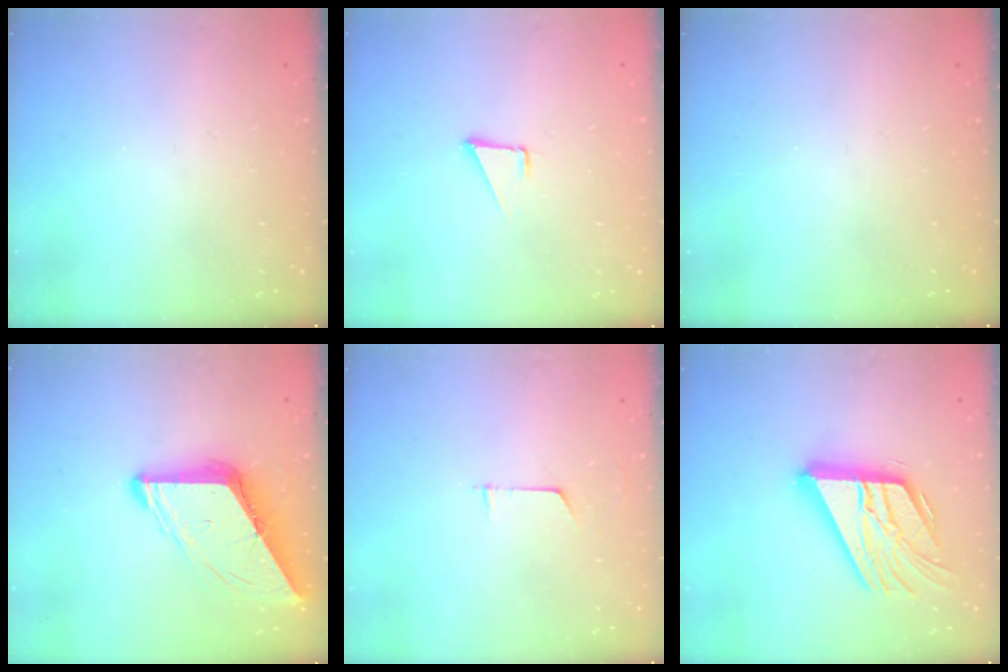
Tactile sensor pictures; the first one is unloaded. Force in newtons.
{"total": 1.6, "press": 1.5, "slide": 0.1}
{"total": 0.0}
{"total": 10.6, "press": 10.5, "slide": 1.3}
{"total": 3.7, "press": 3.6, "slide": 0.4}
{"total": 21.7, "press": 21.6, "slide": 1.9}